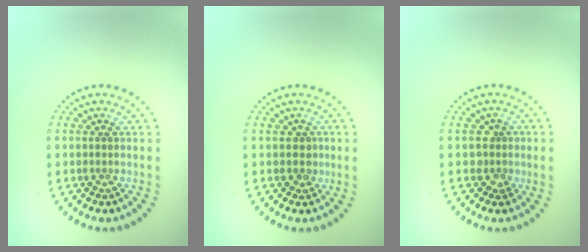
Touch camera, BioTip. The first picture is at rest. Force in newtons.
{"total": 0.9, "press": 0.6, "slide": 0.6}
{"total": 1.7, "press": 1.4, "slide": 1.0}